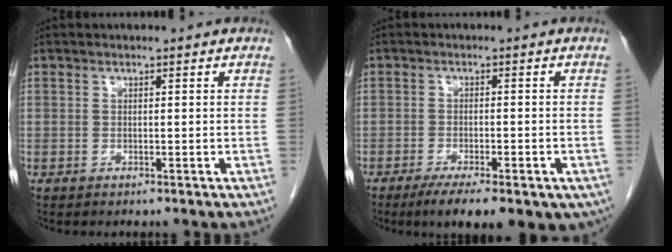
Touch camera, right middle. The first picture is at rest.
{"total": 13.4, "force": [-8.7, 4.1, 9.3], "torque": [-0.108, -0.011, -0.117]}